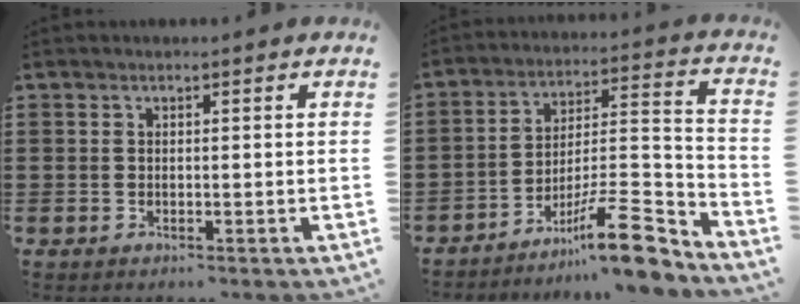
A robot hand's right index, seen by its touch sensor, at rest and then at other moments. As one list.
[{"total": 13.2, "force": [-9.6, 2.5, 8.7], "torque": [-0.116, 0.037, -0.169]}]